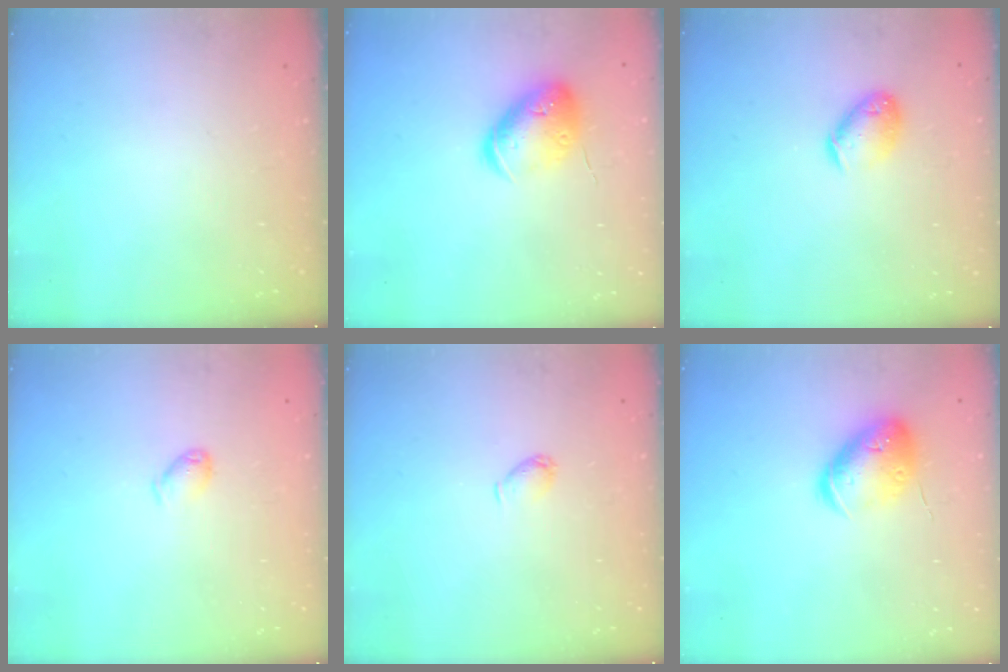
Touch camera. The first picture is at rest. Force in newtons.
{"total": 15.6, "press": 15.4, "slide": 2.5}
{"total": 9.6, "press": 9.5, "slide": 1.4}
{"total": 3.6, "press": 3.5, "slide": 0.6}
{"total": 3.1, "press": 3.1, "slide": 0.6}
{"total": 15.6, "press": 15.4, "slide": 2.5}